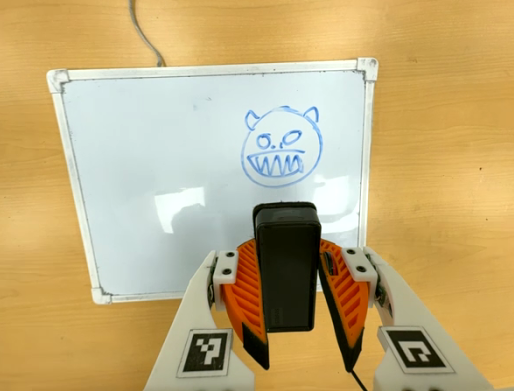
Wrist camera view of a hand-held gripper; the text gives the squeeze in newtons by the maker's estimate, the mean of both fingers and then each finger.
{"total": 8.0, "left": 7.4, "right": 8.6}